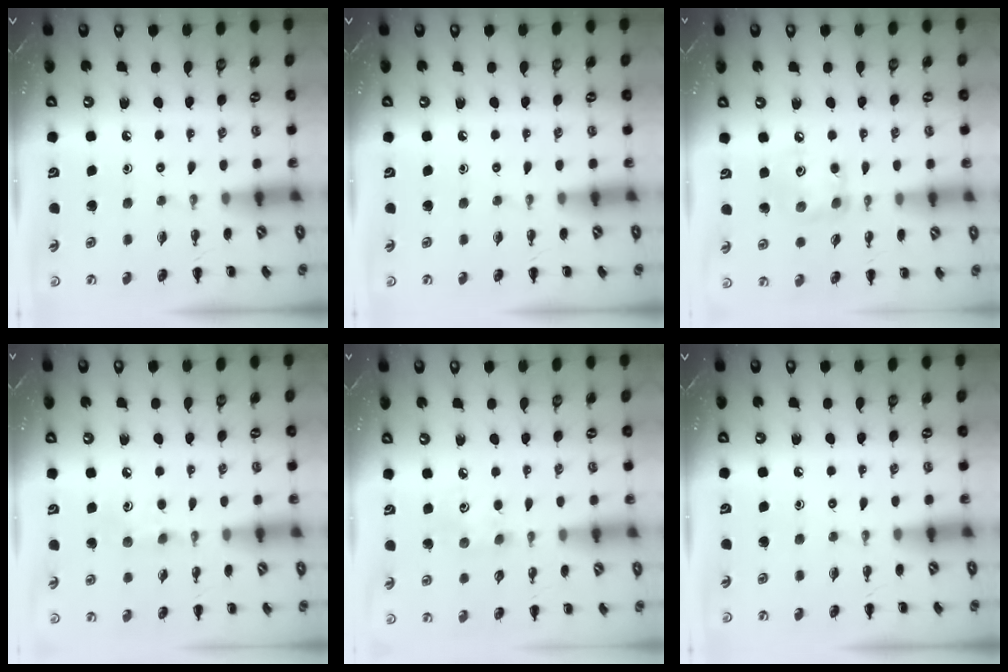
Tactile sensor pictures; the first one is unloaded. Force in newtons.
{"total": 0.0}
{"total": 7.1, "press": 7.1, "slide": 0.4}
{"total": 7.1, "press": 6.9, "slide": 1.7}
{"total": 3.5, "press": 3.4, "slide": 0.9}
{"total": 0.0}